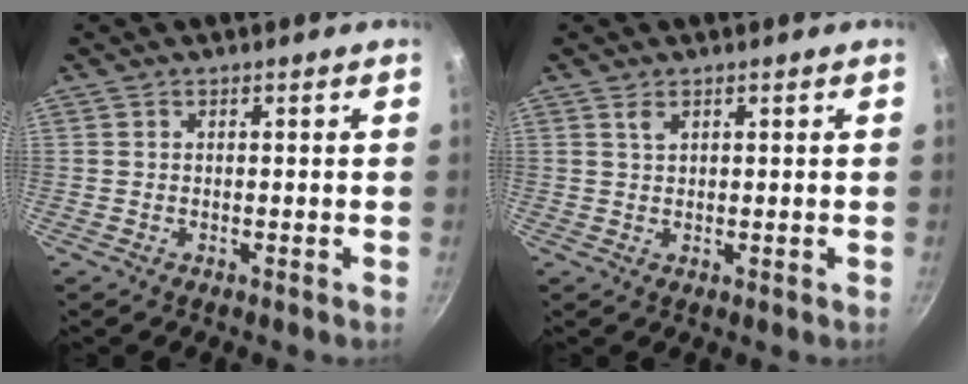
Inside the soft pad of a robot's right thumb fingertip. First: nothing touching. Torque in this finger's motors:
{"motor_torque": [-0.44, 0.60, 0.01, 0.21, 0.07]}